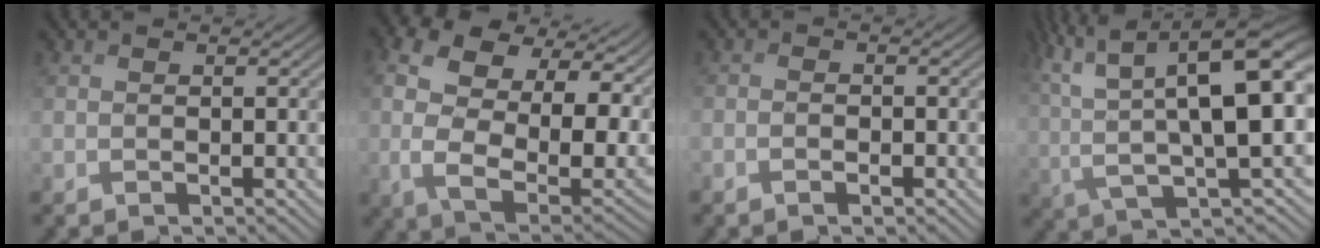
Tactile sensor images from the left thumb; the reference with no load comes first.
{"total": 16.1, "force": [3.3, 10.8, 11.4], "torque": [-0.233, -0.023, 0.088]}
{"total": 1.3, "force": [-1.2, 0.3, 0.4], "torque": [0.003, 0.002, -0.028]}
{"total": 15.4, "force": [3.0, 6.3, 13.8], "torque": [-0.255, -0.001, 0.061]}